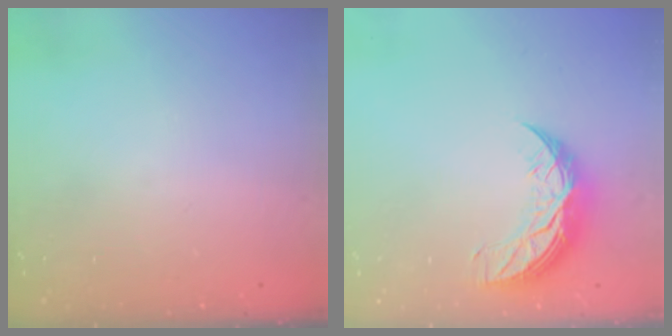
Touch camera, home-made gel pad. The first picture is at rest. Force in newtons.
{"total": 9.9, "press": 9.9, "slide": 0.5}